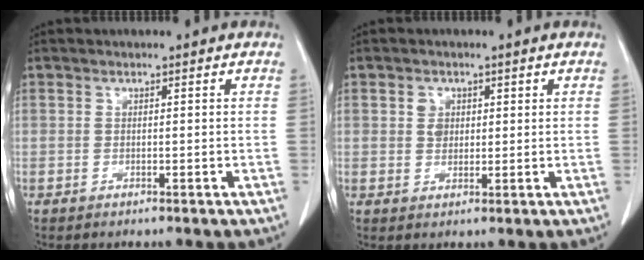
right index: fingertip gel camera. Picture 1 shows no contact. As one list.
[{"total": 2.8, "force": [0.9, 2.3, 1.3], "torque": [-0.023, 0.004, 0.018]}]